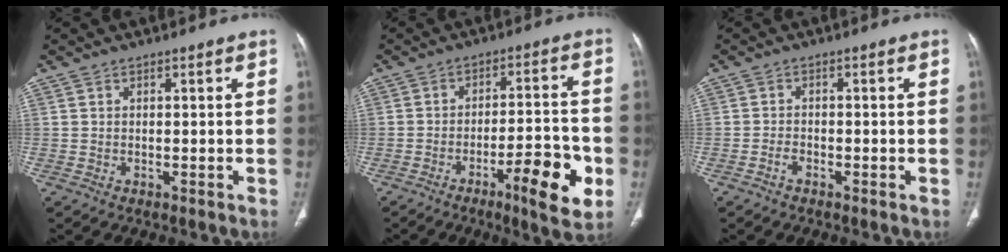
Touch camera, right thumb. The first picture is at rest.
{"total": 12.1, "force": [-5.2, 2.5, 10.7], "torque": [-0.144, 0.024, -0.074]}
{"total": 1.4, "force": [-1.1, 0.5, 0.7], "torque": [-0.016, 0.005, -0.022]}